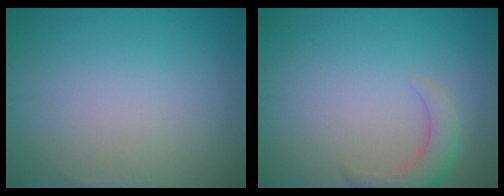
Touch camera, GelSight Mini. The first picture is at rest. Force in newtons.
{"total": 2.7, "press": 2.7, "slide": 0.3}